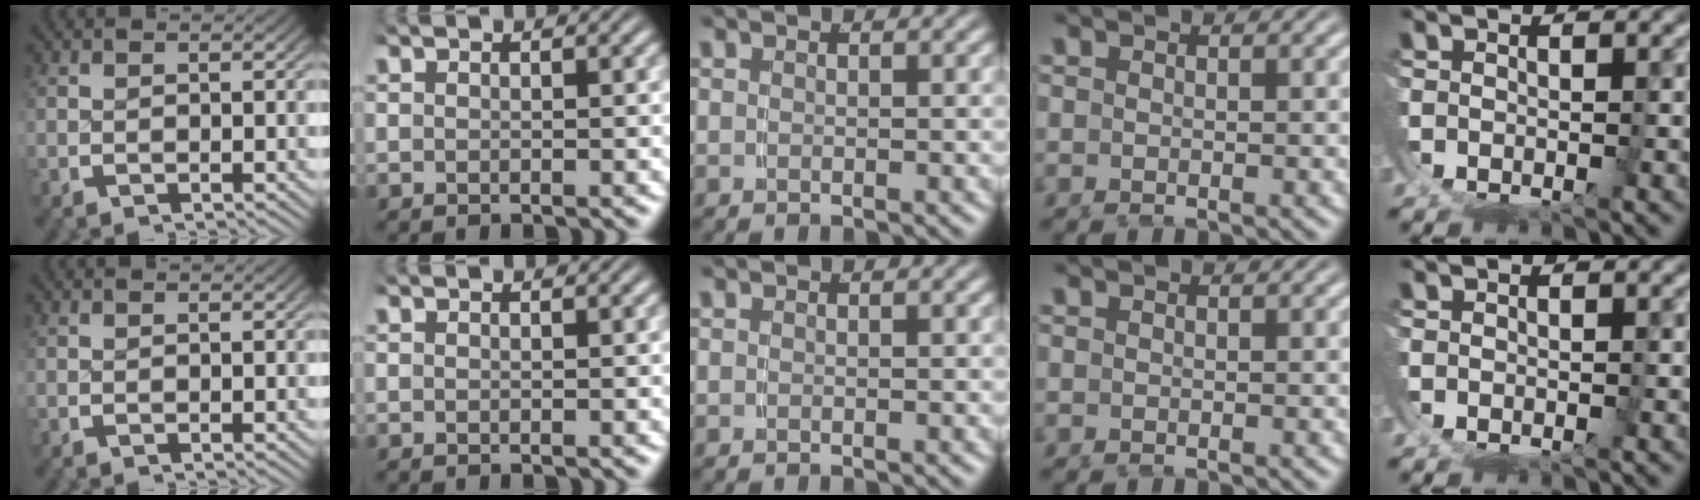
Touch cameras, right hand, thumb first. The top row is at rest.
{}